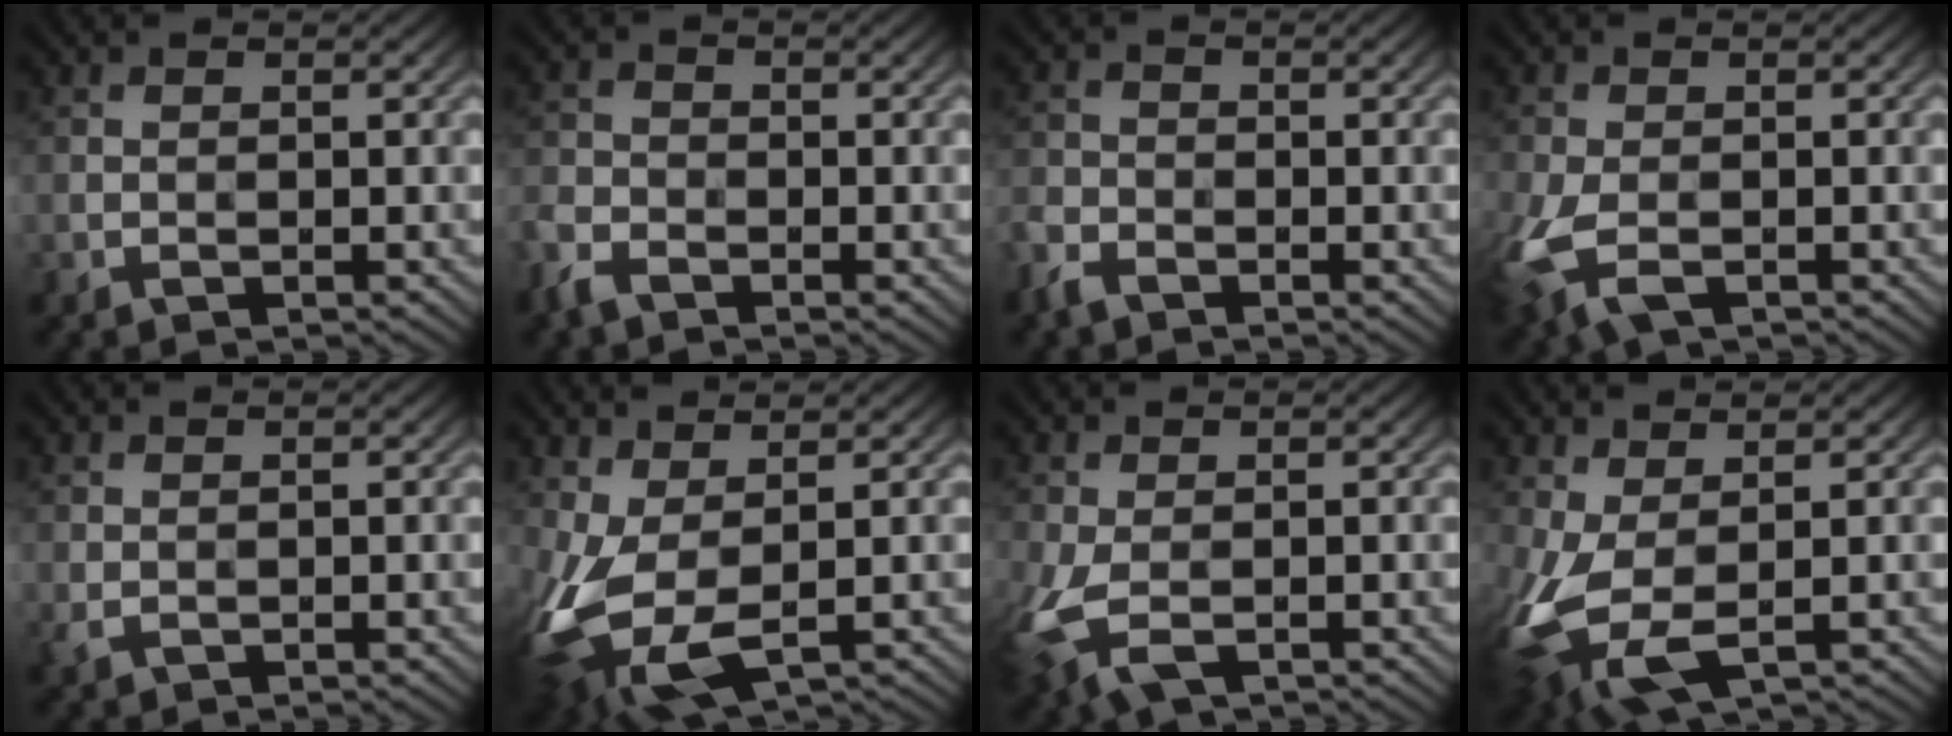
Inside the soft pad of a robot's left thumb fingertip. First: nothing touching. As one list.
[{"total": 3.8, "force": [-2.8, 1.8, 1.7], "torque": [-0.048, -0.013, -0.064]}, {"total": 3.3, "force": [-2.6, 1.5, 1.4], "torque": [-0.037, -0.013, -0.057]}, {"total": 7.5, "force": [-3.0, 4.1, 5.5], "torque": [-0.139, -0.028, -0.049]}, {"total": 1.1, "force": [-0.4, 0.8, 0.7], "torque": [-0.023, -0.008, -0.001]}, {"total": 9.8, "force": [-1.5, 5.3, 8.1], "torque": [-0.207, -0.032, -0.011]}, {"total": 6.8, "force": [-2.5, 3.7, 5.2], "torque": [-0.132, -0.027, -0.038]}, {"total": 8.8, "force": [-1.3, 4.6, 7.4], "torque": [-0.187, -0.031, -0.008]}]